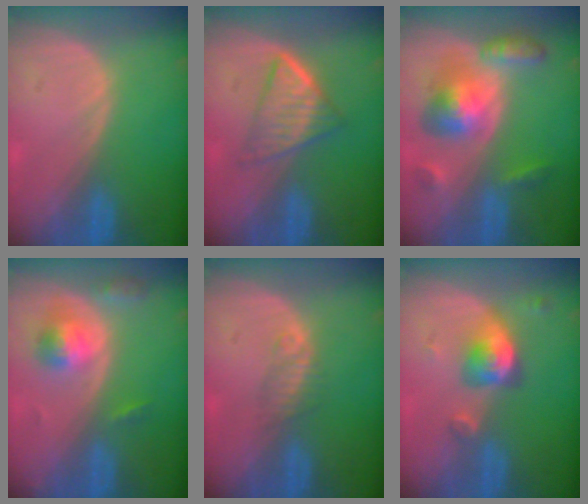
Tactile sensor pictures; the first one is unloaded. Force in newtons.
{"total": 6.3, "press": 5.5, "slide": 3.1}
{"total": 8.2, "press": 8.2, "slide": 0.6}
{"total": 5.3, "press": 4.8, "slide": 2.2}
{"total": 2.2, "press": 1.9, "slide": 1.0}
{"total": 4.9, "press": 4.8, "slide": 1.1}